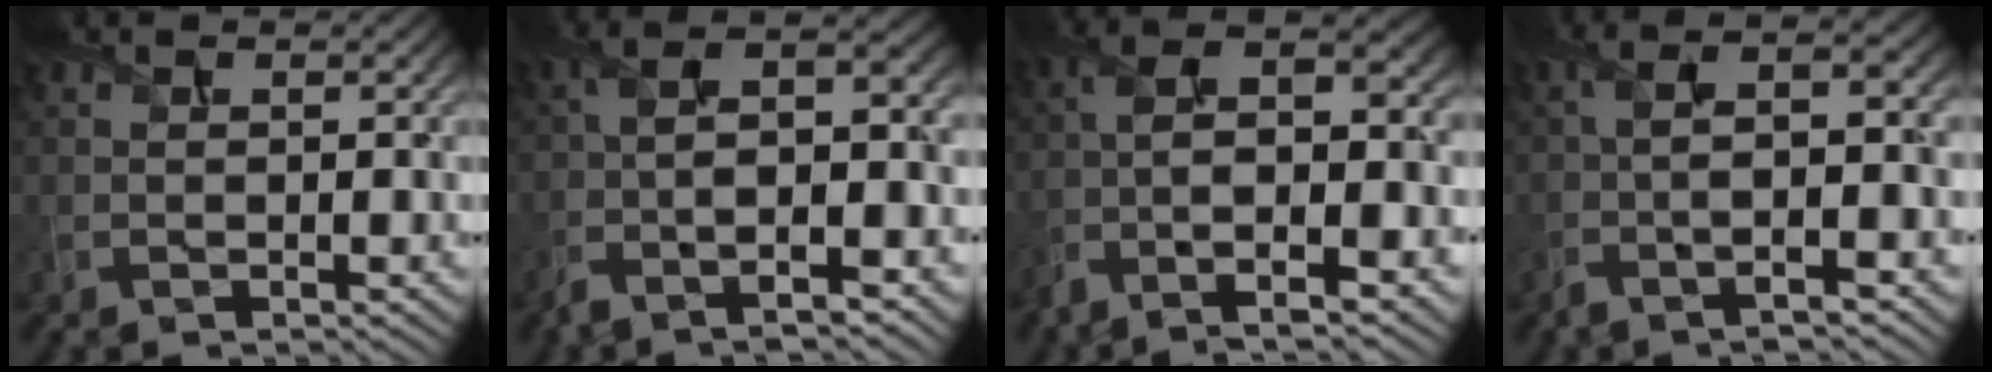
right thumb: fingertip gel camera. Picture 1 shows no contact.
{"total": 11.0, "force": [-4.0, 3.4, 9.7], "torque": [-0.187, 0.005, -0.075]}
{"total": 12.2, "force": [-4.8, 4.1, 10.5], "torque": [-0.217, -0.002, -0.085]}
{"total": 7.5, "force": [-2.1, 1.7, 7.0], "torque": [-0.122, 0.009, -0.053]}